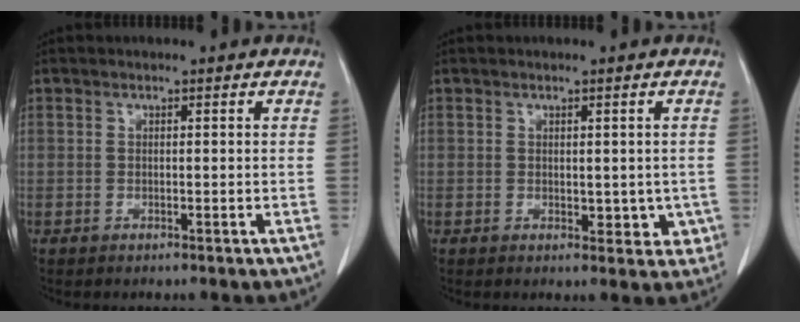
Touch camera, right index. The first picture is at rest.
{"total": 3.9, "force": [-0.3, 2.3, 3.1], "torque": [-0.019, -0.002, 0.003]}